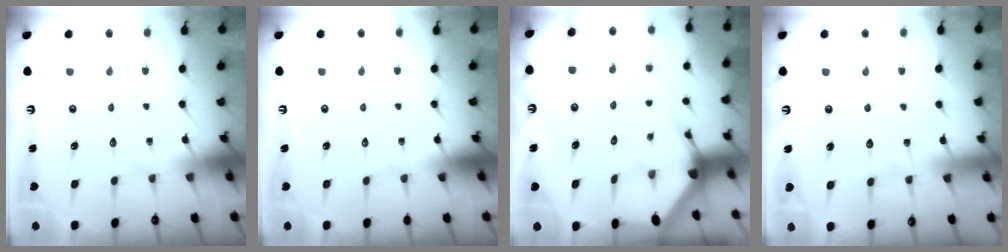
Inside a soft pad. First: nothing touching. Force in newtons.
{"total": 0.0}
{"total": 2.9, "press": 2.9, "slide": 0.1}
{"total": 4.5, "press": 4.5, "slide": 0.6}